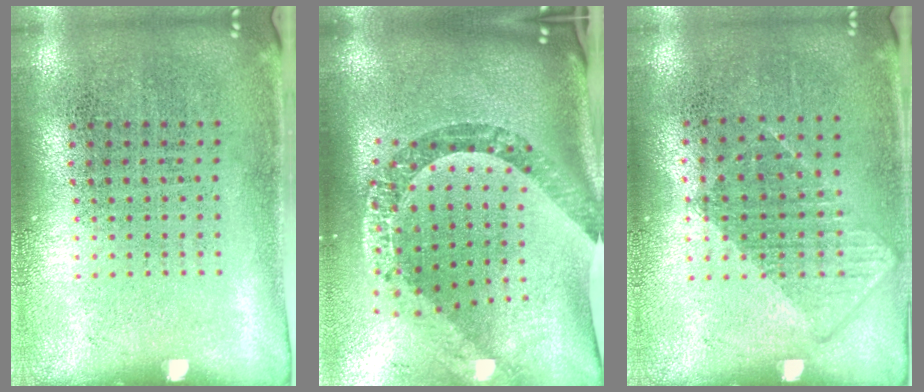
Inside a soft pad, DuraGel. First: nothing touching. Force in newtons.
{"total": 3.1, "press": 2.3, "slide": 2.1}
{"total": 0.8, "press": 0.7, "slide": 0.4}